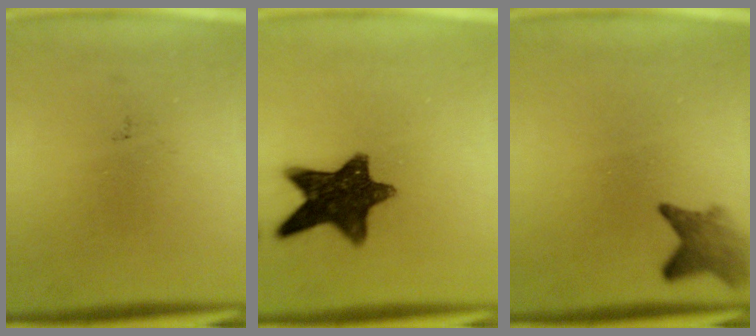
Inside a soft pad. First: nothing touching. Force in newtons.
{"total": 12.4}
{"total": 3.4}